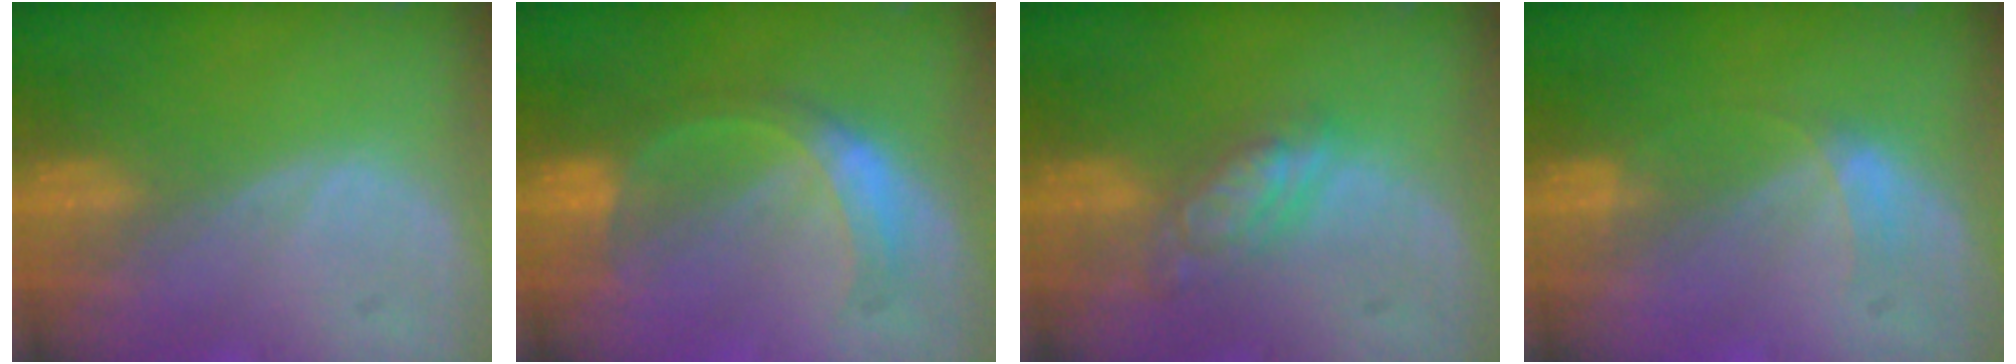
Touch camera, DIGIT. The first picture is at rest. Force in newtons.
{"total": 5.4, "press": 5.0, "slide": 2.2}
{"total": 5.6, "press": 4.9, "slide": 2.7}
{"total": 1.7, "press": 1.7, "slide": 0.2}